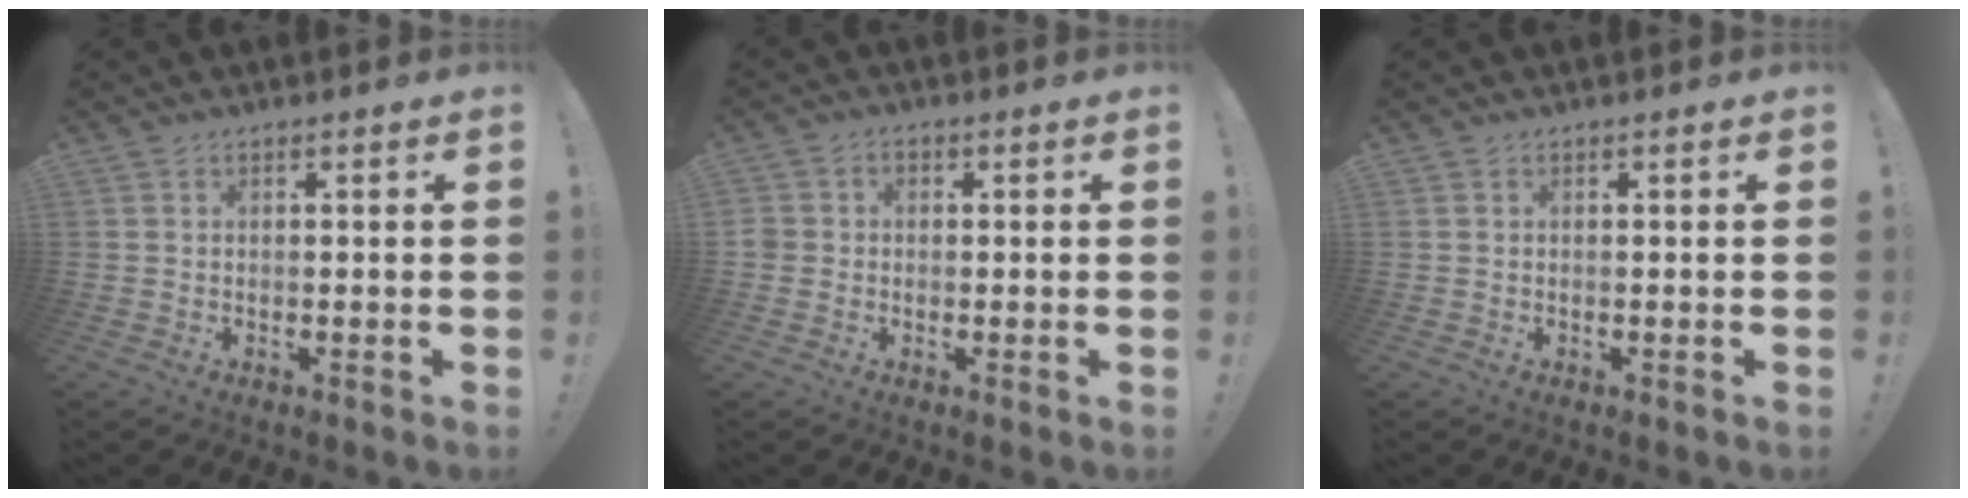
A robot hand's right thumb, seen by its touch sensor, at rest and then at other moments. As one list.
[{"total": 3.3, "force": [-0.7, 2.9, 1.5], "torque": [-0.026, 0.005, -0.015]}, {"total": 0.0}]